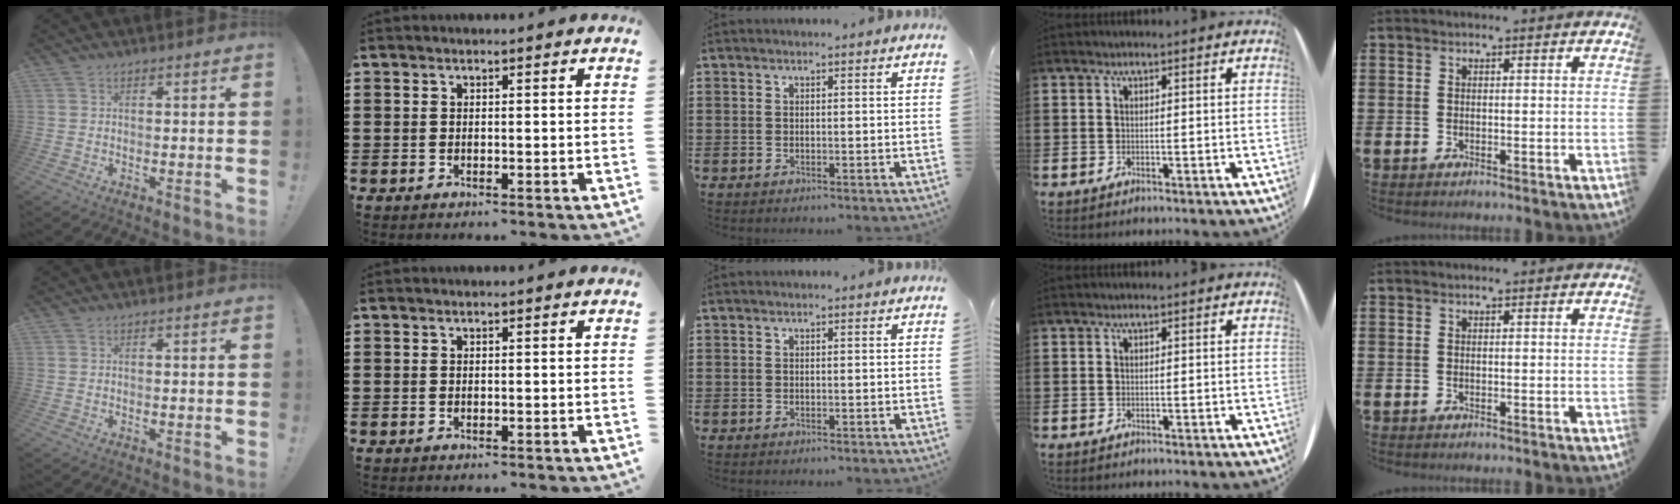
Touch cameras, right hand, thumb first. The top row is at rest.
{}